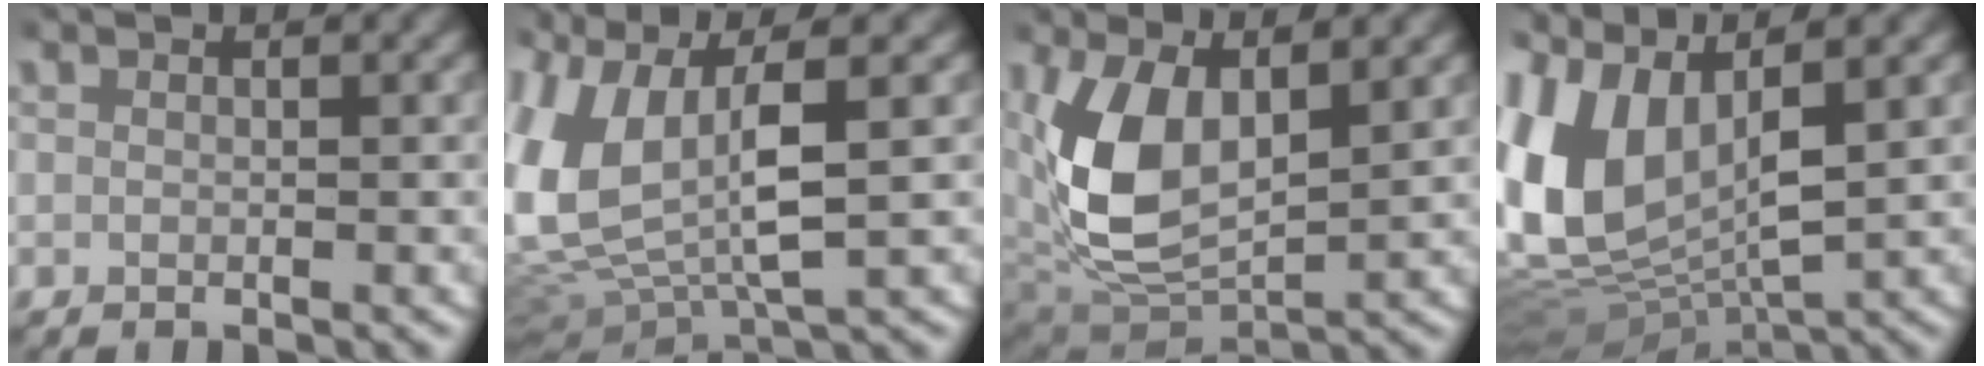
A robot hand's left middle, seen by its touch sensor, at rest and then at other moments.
{"total": 11.3, "force": [1.2, 8.0, 7.9], "torque": [-0.203, -0.003, 0.019]}
{"total": 7.1, "force": [1.3, 4.0, 5.7], "torque": [-0.138, -0.009, 0.028]}
{"total": 12.4, "force": [0.7, 9.1, 8.4], "torque": [-0.211, -0.017, 0.021]}